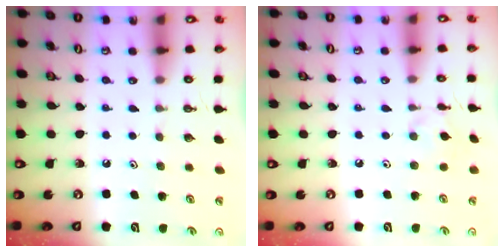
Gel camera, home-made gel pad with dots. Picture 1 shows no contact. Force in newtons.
{"total": 2.6, "press": 2.6, "slide": 0.6}